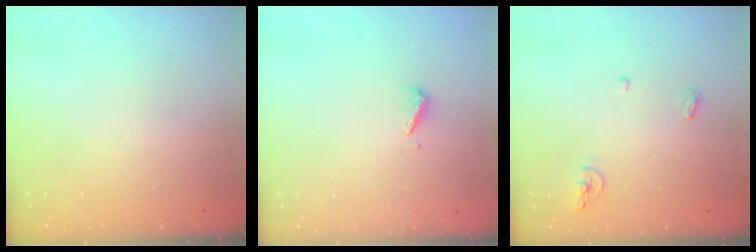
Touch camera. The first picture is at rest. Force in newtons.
{"total": 3.9, "press": 3.9, "slide": 0.4}
{"total": 5.2, "press": 5.0, "slide": 1.2}